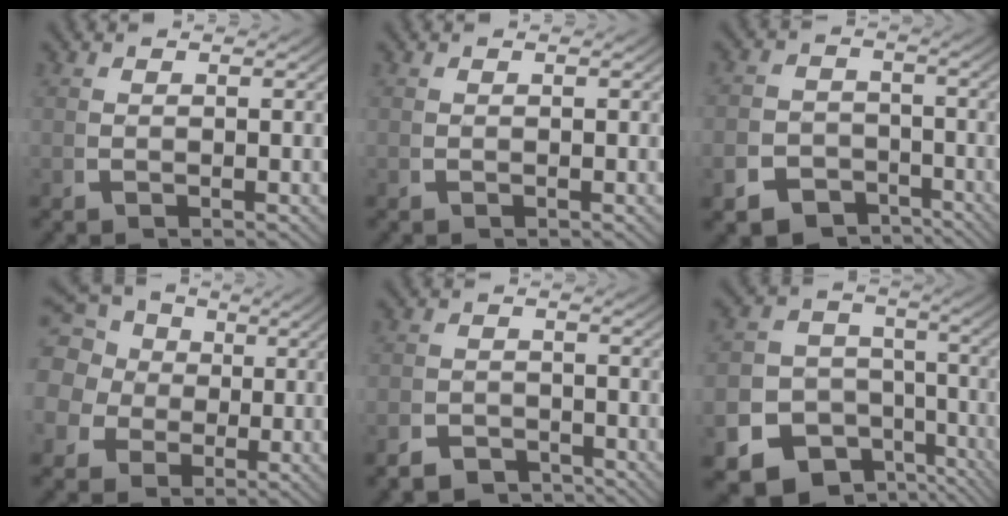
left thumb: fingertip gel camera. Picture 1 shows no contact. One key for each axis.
{"total": 0.0}
{"total": 9.3, "fx": -5.1, "fy": 7.3, "fz": 2.6, "tx": -0.042, "ty": -0.041, "tz": -0.082}
{"total": 12.4, "fx": 4.0, "fy": 10.7, "fz": 4.9, "tx": -0.118, "ty": -0.002, "tz": 0.052}
{"total": 3.7, "fx": -3.3, "fy": 1.7, "fz": 0.3, "tx": 0.006, "ty": -0.018, "tz": -0.059}
{"total": 12.9, "fx": -5.5, "fy": 10.3, "fz": 5.5, "tx": -0.105, "ty": -0.047, "tz": -0.091}